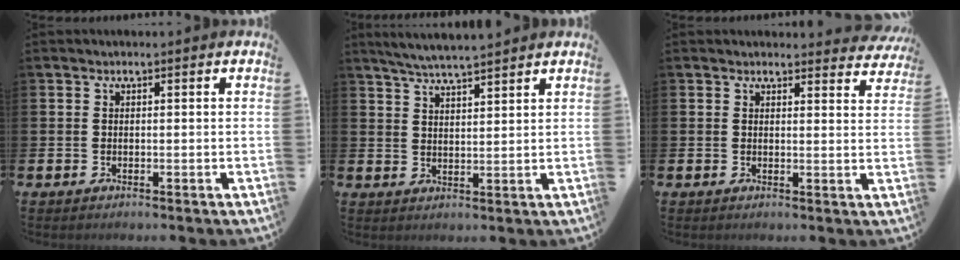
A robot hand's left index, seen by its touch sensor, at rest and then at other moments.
{"total": 4.9, "force": [4.7, -0.1, 1.3], "torque": [-0.039, -0.017, 0.085]}
{"total": 2.4, "force": [2.3, 0.4, 0.0], "torque": [0.018, -0.019, 0.037]}